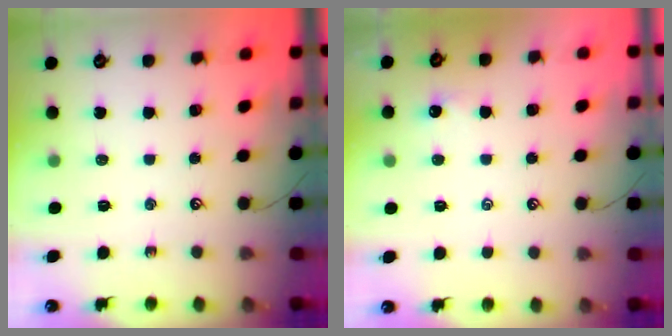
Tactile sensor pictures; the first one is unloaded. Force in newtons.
{"total": 1.8, "press": 1.8, "slide": 0.3}